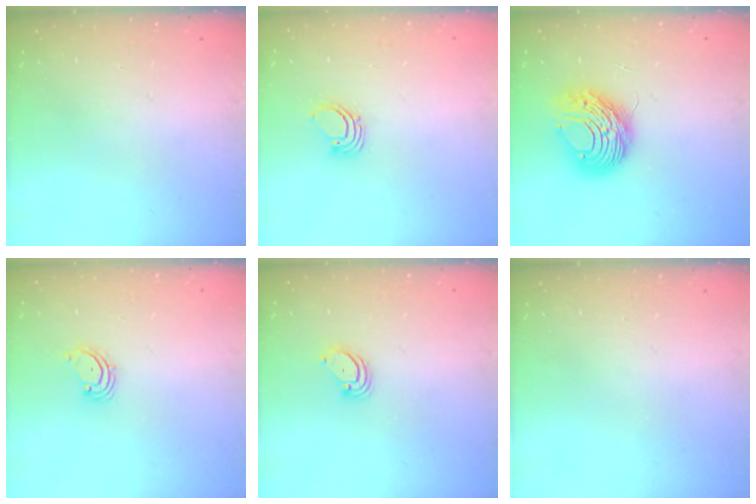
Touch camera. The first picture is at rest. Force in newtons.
{"total": 2.2, "press": 2.2, "slide": 0.2}
{"total": 9.7, "press": 9.7, "slide": 1.2}
{"total": 2.1, "press": 2.1, "slide": 0.3}
{"total": 2.0, "press": 2.0, "slide": 0.1}
{"total": 0.0}